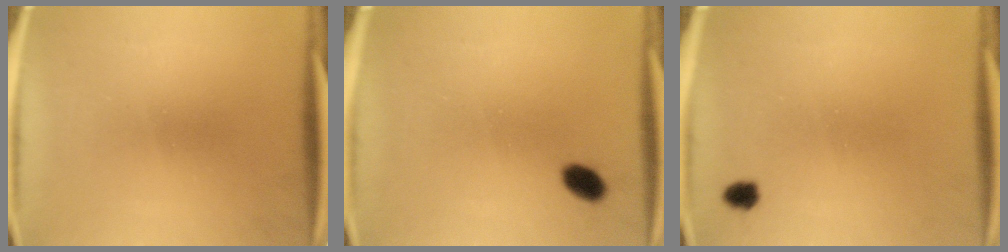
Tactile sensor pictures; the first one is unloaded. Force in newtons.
{"total": 3.3}
{"total": 1.8}